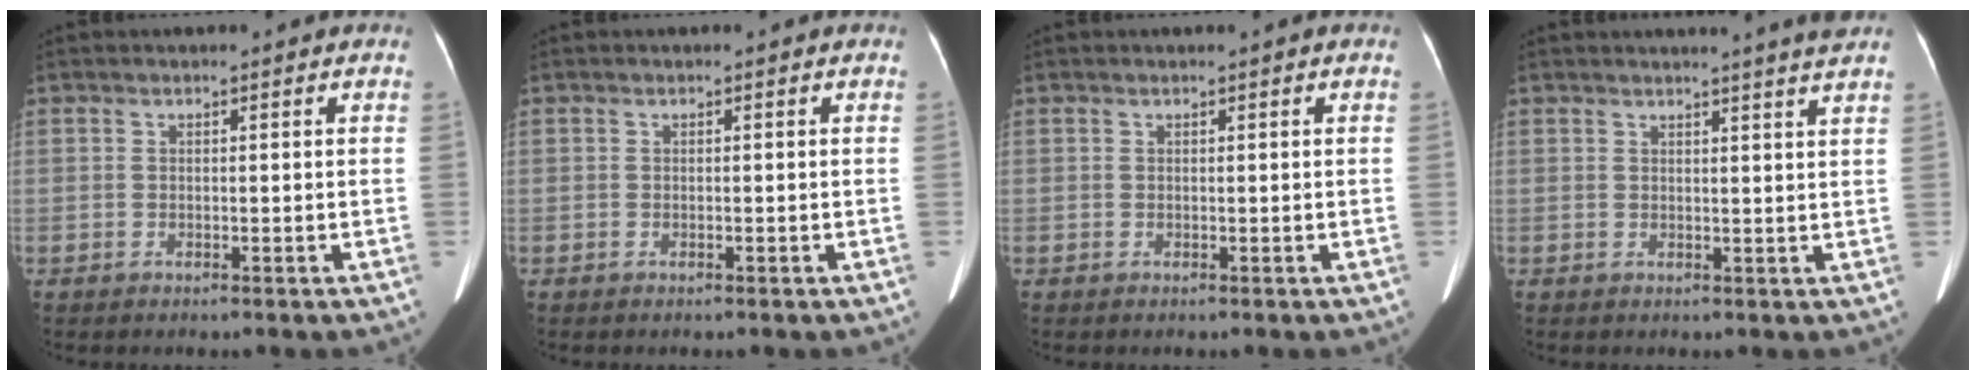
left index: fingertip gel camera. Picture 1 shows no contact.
{"total": 0.0}
{"total": 0.0}
{"total": 4.9, "force": [4.4, -1.1, 2.0], "torque": [-0.026, -0.002, 0.038]}